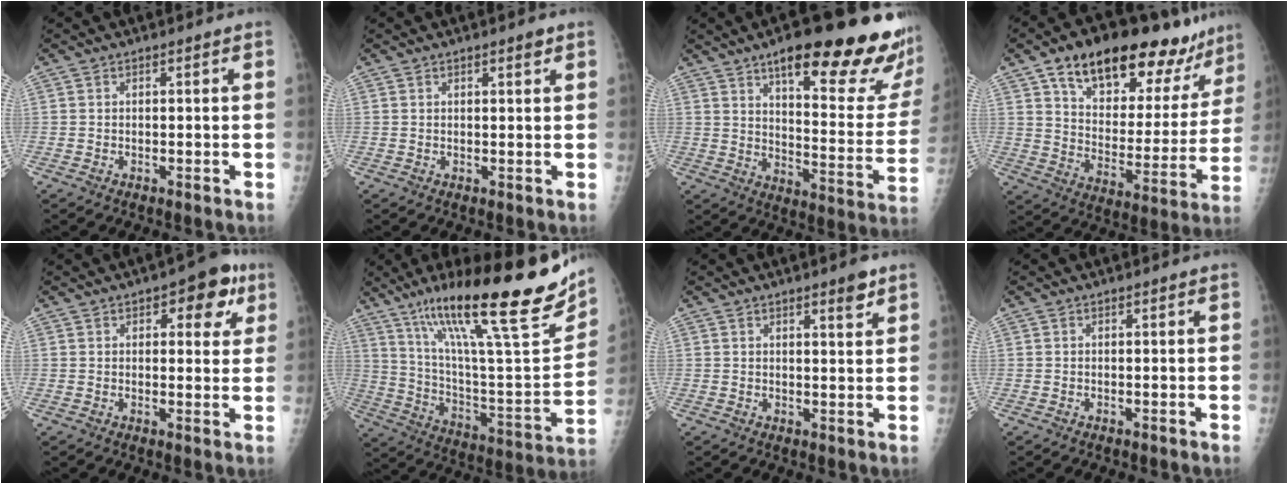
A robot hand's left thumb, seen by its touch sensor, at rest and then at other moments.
{"total": 1.5, "force": [1.0, 0.4, 1.0], "torque": [-0.012, -0.005, 0.014]}
{"total": 27.5, "force": [17.4, 6.6, 20.2], "torque": [-0.228, -0.070, 0.240]}
{"total": 24.9, "force": [16.9, 11.2, 14.5], "torque": [-0.167, -0.050, 0.260]}
{"total": 8.6, "force": [3.9, 4.3, 6.4], "torque": [-0.041, -0.006, 0.040]}
{"total": 30.8, "force": [19.3, 5.6, 23.4], "torque": [-0.352, -0.053, 0.324]}
{"total": 3.5, "force": [2.3, 0.7, 2.5], "torque": [-0.030, -0.015, 0.033]}
{"total": 0.0}